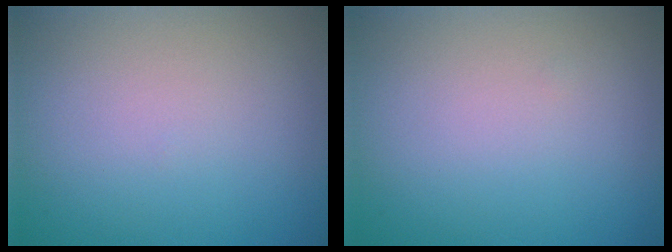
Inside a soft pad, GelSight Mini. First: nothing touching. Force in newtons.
{"total": 0.0}